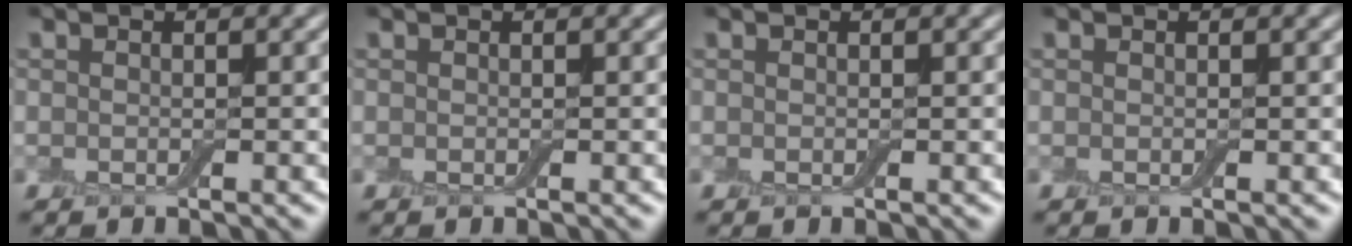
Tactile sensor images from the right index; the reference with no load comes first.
{"total": 0.0}
{"total": 0.0}
{"total": 0.0}